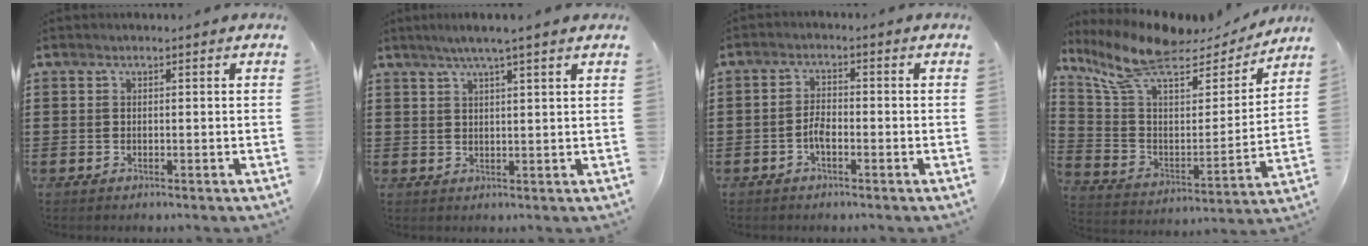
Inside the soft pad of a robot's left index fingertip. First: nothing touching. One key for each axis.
{"total": 3.5, "fx": 2.6, "fy": -0.6, "fz": 2.3, "tx": -0.049, "ty": -0.003, "tz": 0.045}
{"total": 3.0, "fx": -1.2, "fy": 1.0, "fz": 2.5, "tx": -0.061, "ty": -0.002, "tz": -0.027}
{"total": 10.5, "fx": 8.0, "fy": 3.6, "fz": 5.8, "tx": -0.151, "ty": -0.045, "tz": 0.139}